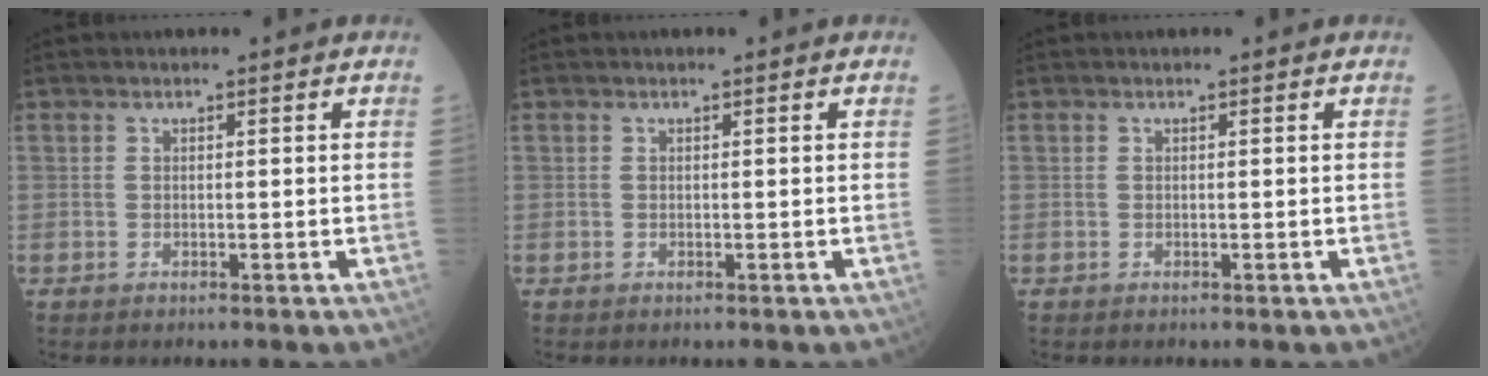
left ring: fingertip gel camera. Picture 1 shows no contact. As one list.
[{"total": 0.0}, {"total": 0.0}]